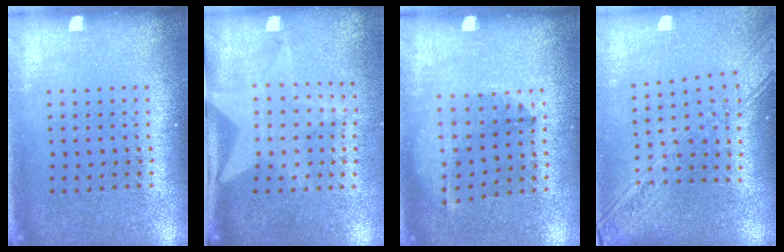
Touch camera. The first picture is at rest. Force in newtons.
{"total": 2.0, "press": 1.5, "slide": 1.3}
{"total": 1.3, "press": 0.8, "slide": 1.0}
{"total": 2.6, "press": 2.1, "slide": 1.6}